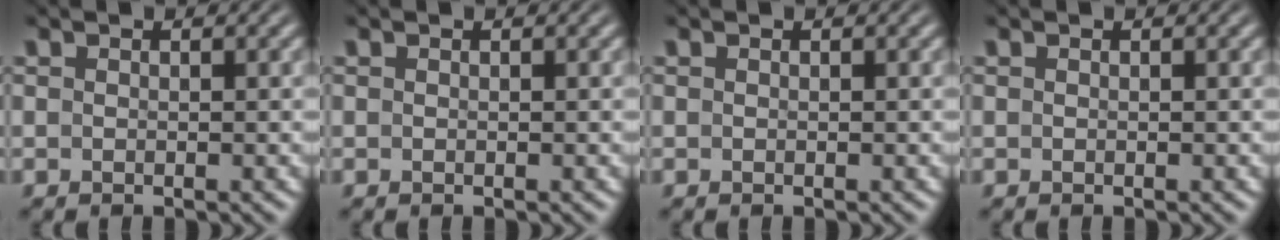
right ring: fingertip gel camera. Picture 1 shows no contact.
{"total": 0.0}
{"total": 0.0}
{"total": 0.0}